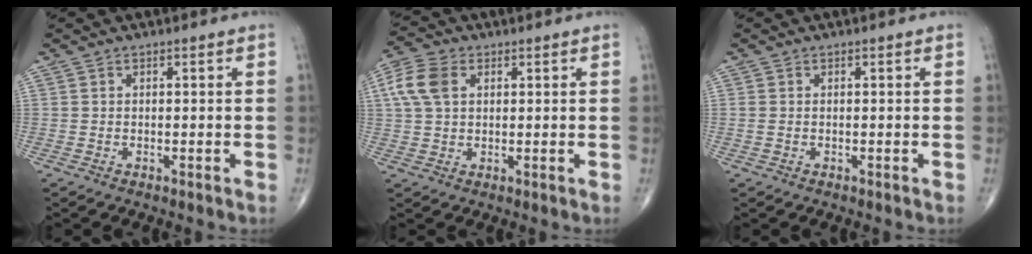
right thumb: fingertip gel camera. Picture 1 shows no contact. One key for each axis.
{"total": 7.5, "fx": 2.1, "fy": 5.0, "fz": 5.2, "tx": -0.116, "ty": 0.012, "tz": 0.039}
{"total": 0.8, "fx": 0.0, "fy": 0.6, "fz": 0.6, "tx": -0.020, "ty": 0.005, "tz": 0.003}